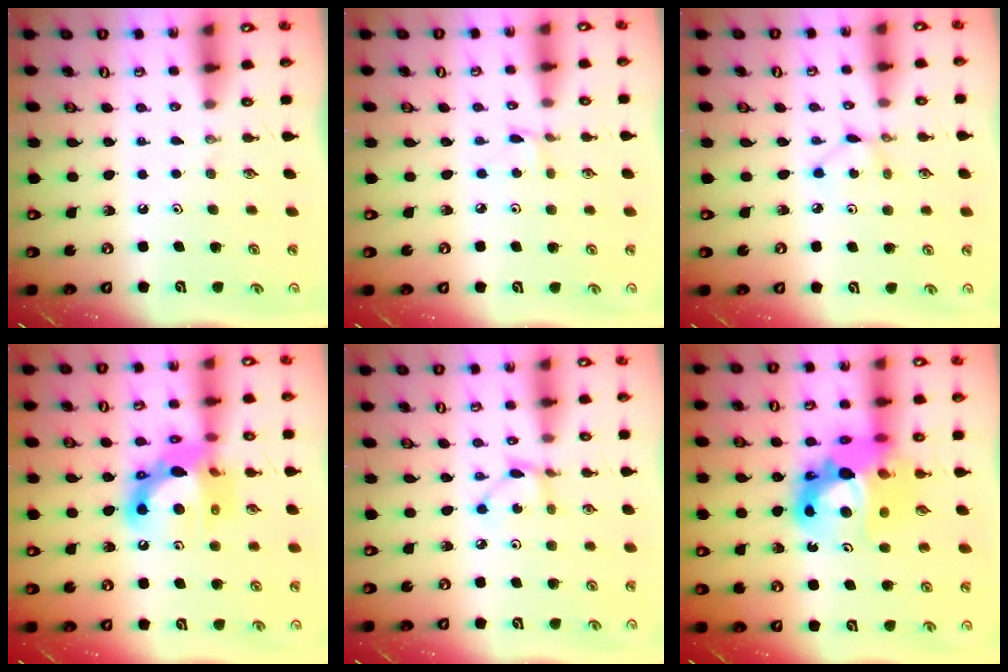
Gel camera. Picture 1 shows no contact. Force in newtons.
{"total": 1.6, "press": 1.6, "slide": 0.2}
{"total": 2.3, "press": 2.3, "slide": 0.0}
{"total": 16.0, "press": 15.9, "slide": 1.2}
{"total": 2.6, "press": 2.6, "slide": 0.2}
{"total": 17.8, "press": 17.5, "slide": 3.1}